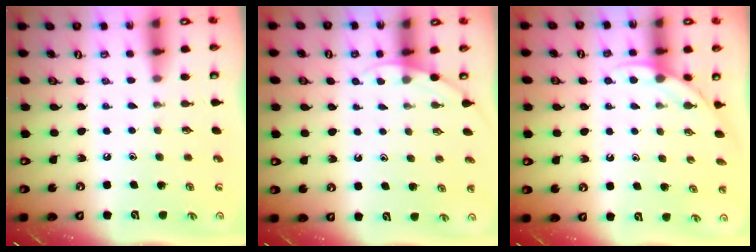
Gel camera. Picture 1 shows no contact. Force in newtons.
{"total": 2.5, "press": 2.5, "slide": 0.1}
{"total": 3.7, "press": 3.7, "slide": 0.2}